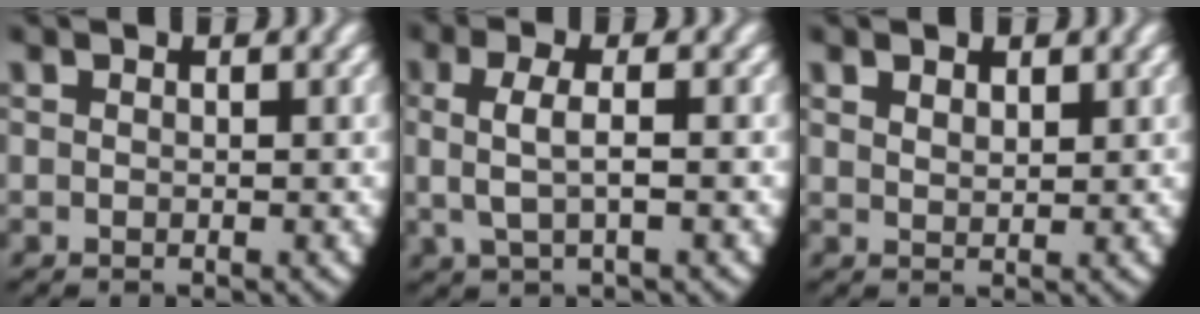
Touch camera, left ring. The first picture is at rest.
{"total": 3.6, "force": [0.7, 1.9, 3.1], "torque": [-0.076, -0.001, 0.016]}
{"total": 1.3, "force": [1.2, 0.2, 0.4], "torque": [-0.012, -0.013, 0.033]}